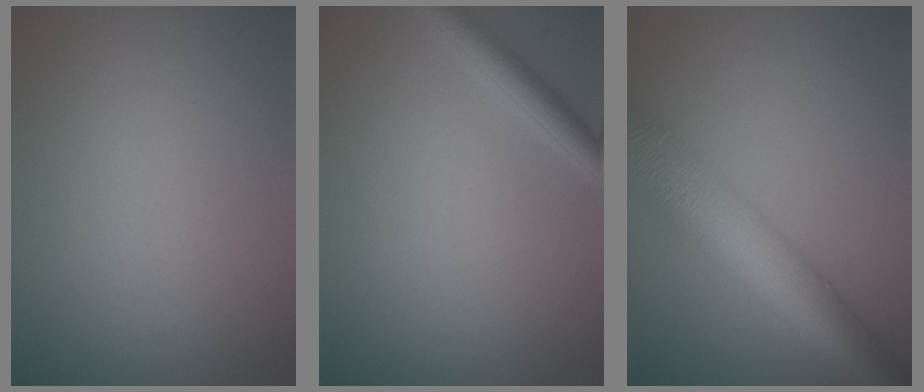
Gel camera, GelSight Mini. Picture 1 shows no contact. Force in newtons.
{"total": 2.4, "press": 2.4, "slide": 0.1}
{"total": 10.8, "press": 10.8, "slide": 0.3}